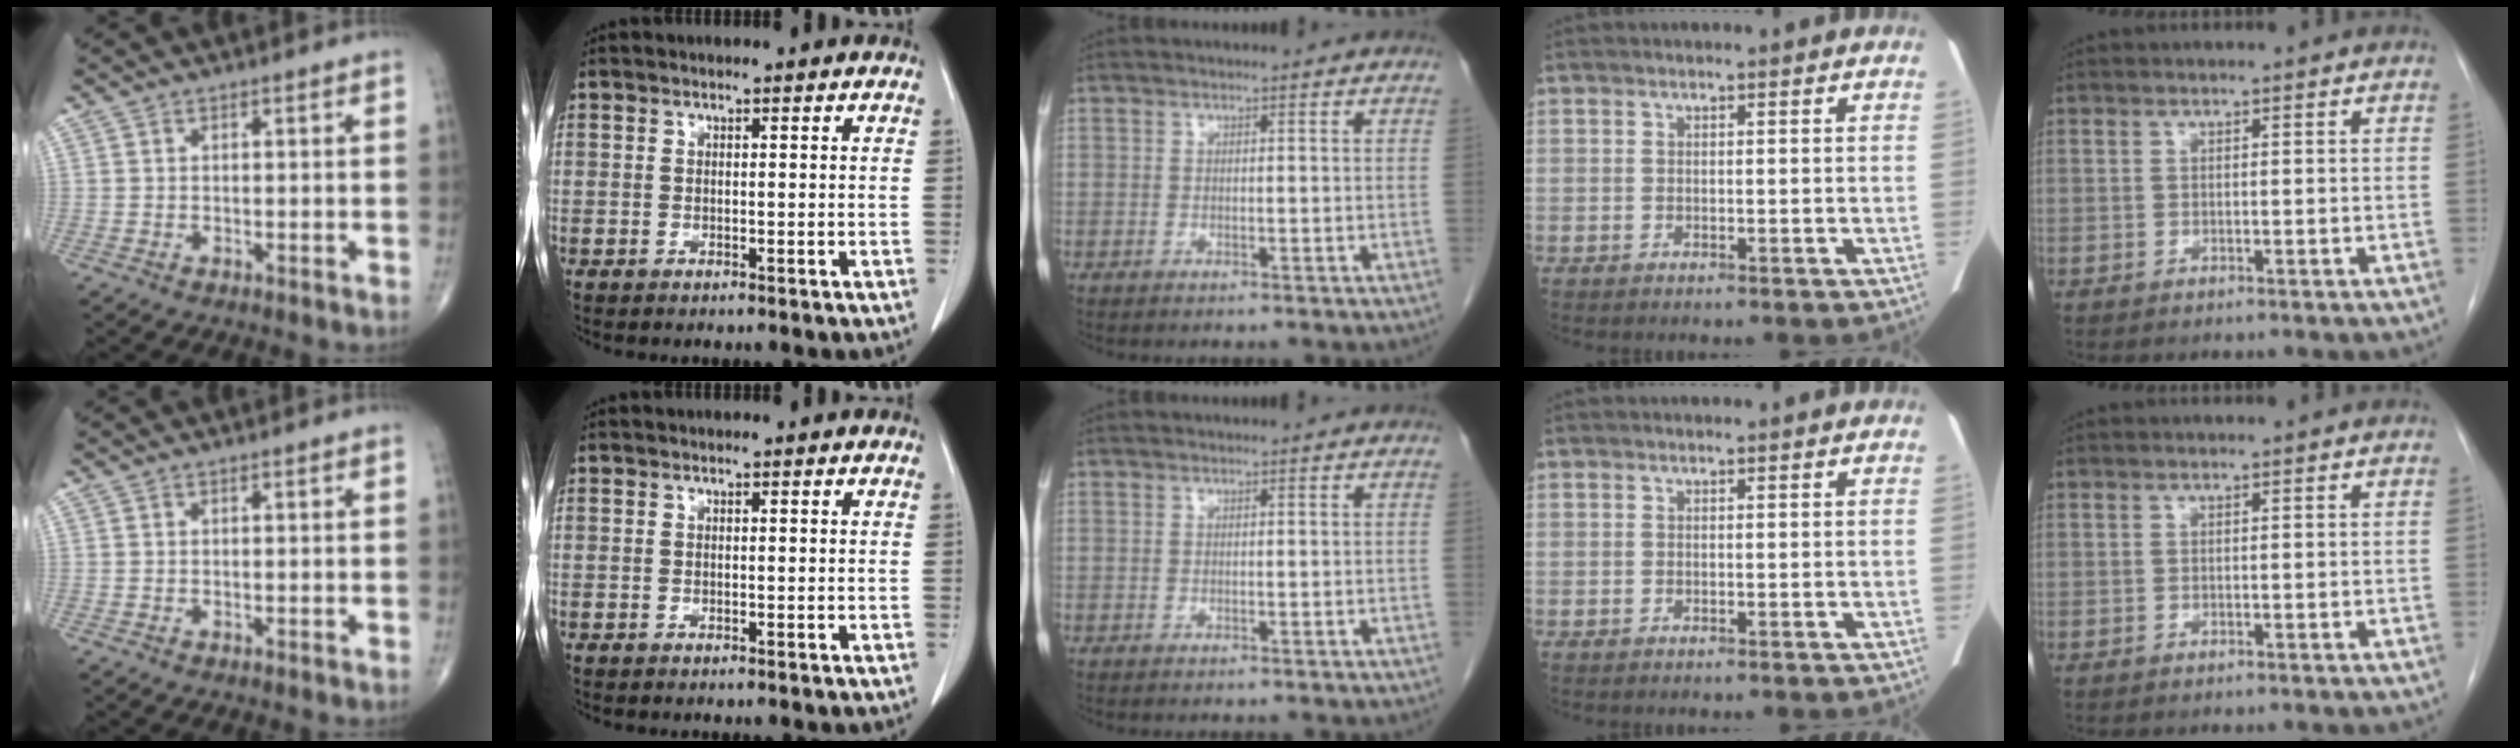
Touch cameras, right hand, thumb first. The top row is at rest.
{}